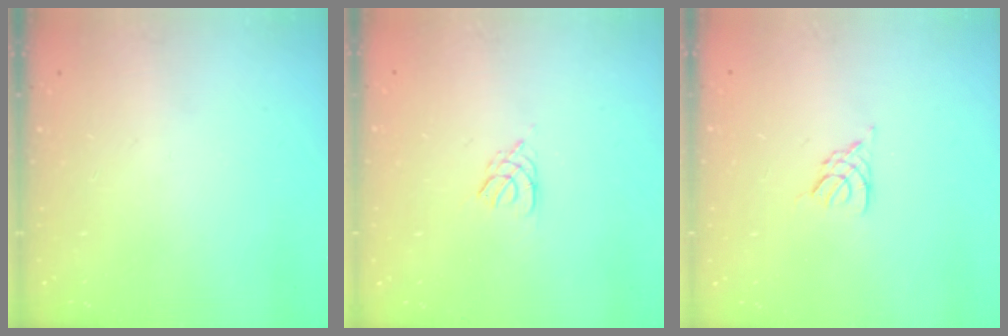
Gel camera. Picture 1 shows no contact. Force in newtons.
{"total": 2.6, "press": 2.5, "slide": 0.5}
{"total": 2.3, "press": 2.3, "slide": 0.5}